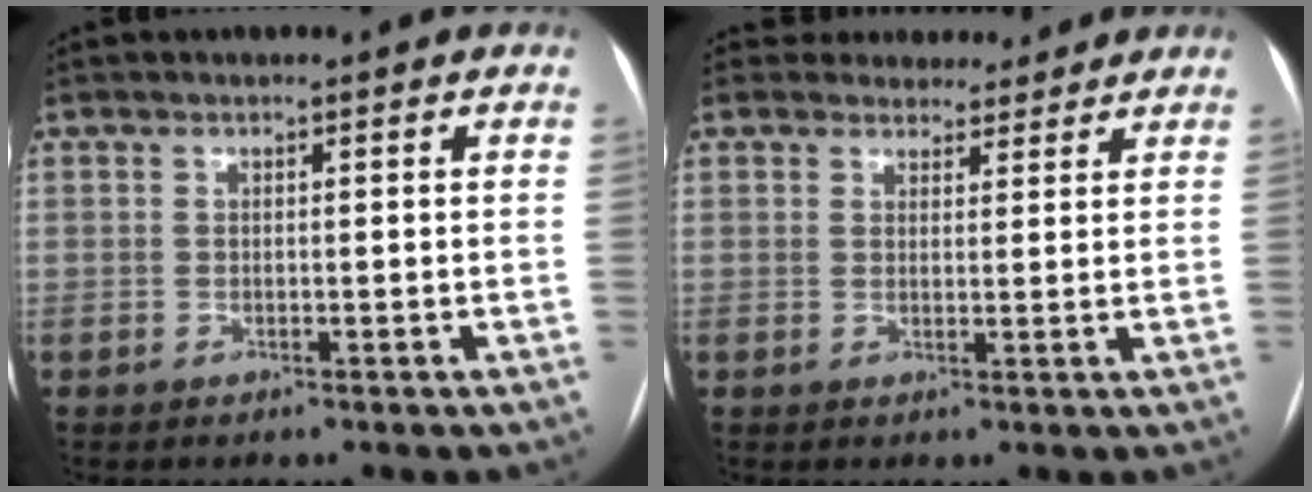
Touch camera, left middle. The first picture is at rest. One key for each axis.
{"total": 6.1, "fx": 5.6, "fy": 2.5, "fz": -0.2, "tx": 0.020, "ty": 0.007, "tz": 0.060}